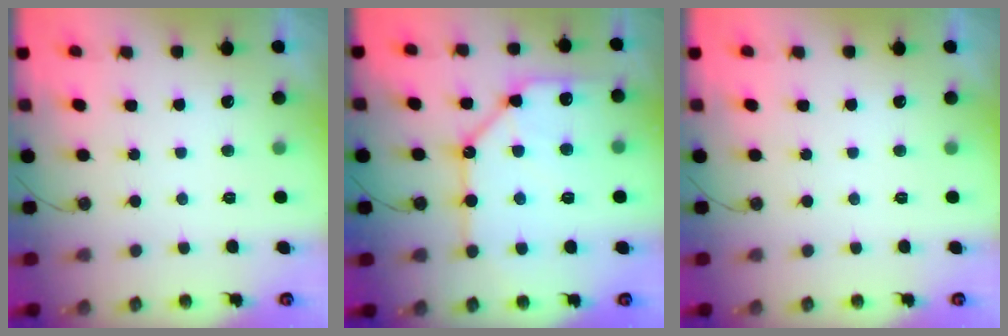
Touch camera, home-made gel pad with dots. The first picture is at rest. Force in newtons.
{"total": 15.1, "press": 15.0, "slide": 1.7}
{"total": 0.0}